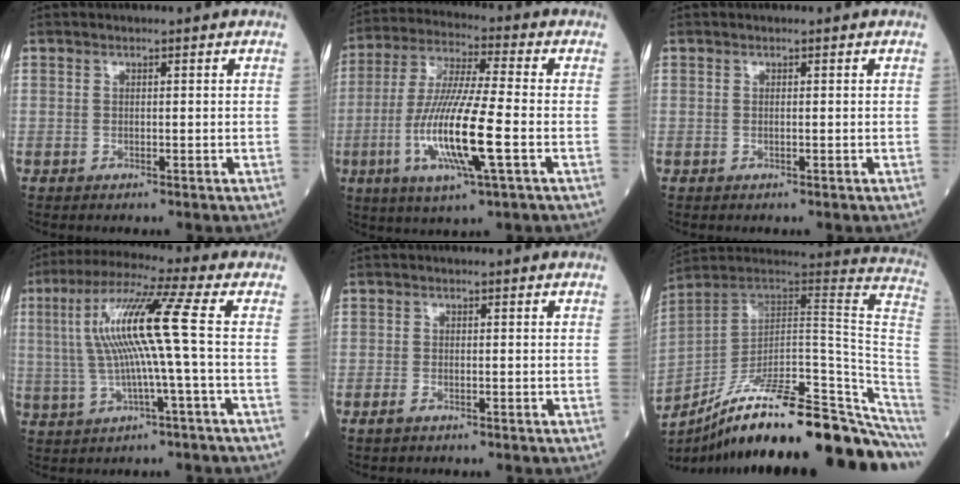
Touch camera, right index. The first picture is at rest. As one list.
[{"total": 14.6, "force": [-3.8, 0.7, 14.1], "torque": [-0.286, -0.016, -0.074]}, {"total": 0.0}, {"total": 11.8, "force": [0.8, -1.0, 11.7], "torque": [-0.232, 0.020, 0.013]}, {"total": 1.1, "force": [-0.8, 0.4, 0.7], "torque": [-0.019, -0.001, -0.014]}, {"total": 27.4, "force": [-20.2, 1.5, 18.5], "torque": [-0.166, 0.021, -0.306]}]